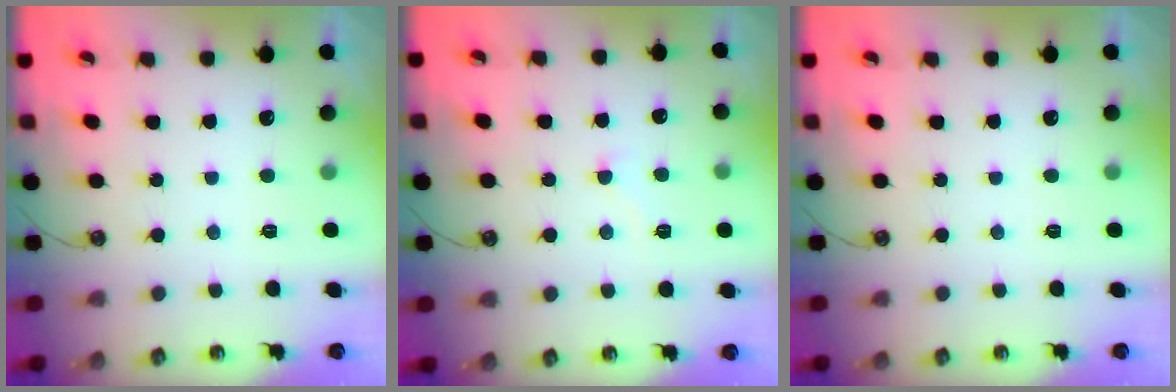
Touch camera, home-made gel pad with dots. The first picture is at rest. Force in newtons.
{"total": 4.4, "press": 4.4, "slide": 0.3}
{"total": 0.0}